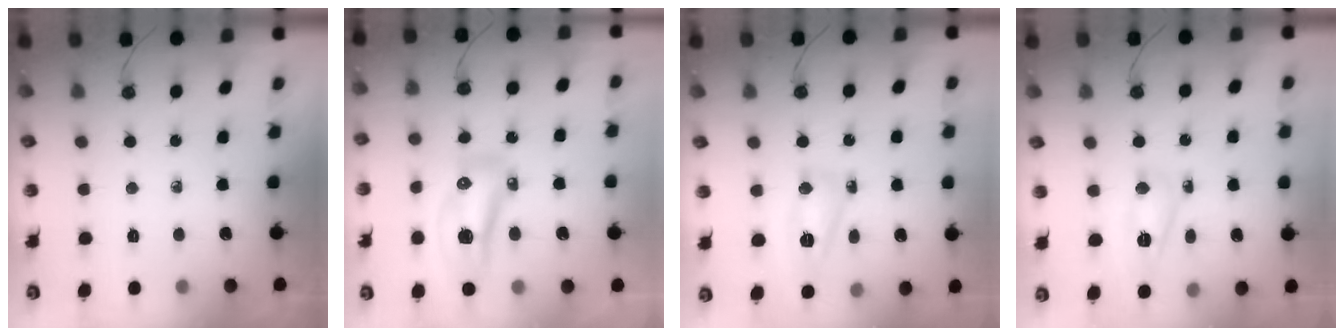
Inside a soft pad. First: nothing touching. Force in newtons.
{"total": 11.4, "press": 11.2, "slide": 1.9}
{"total": 7.2, "press": 7.2, "slide": 1.0}
{"total": 7.5, "press": 7.4, "slide": 1.1}